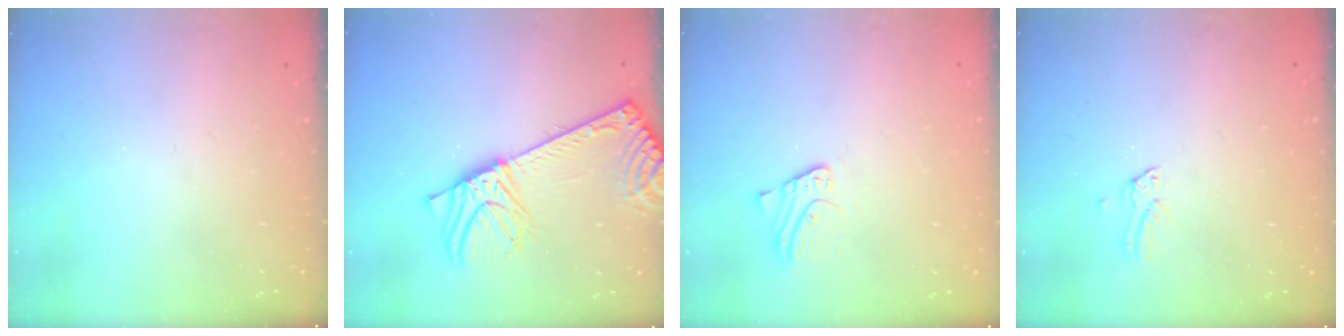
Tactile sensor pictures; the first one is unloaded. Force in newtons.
{"total": 11.0, "press": 10.6, "slide": 2.8}
{"total": 3.0, "press": 3.0, "slide": 0.3}
{"total": 0.0}